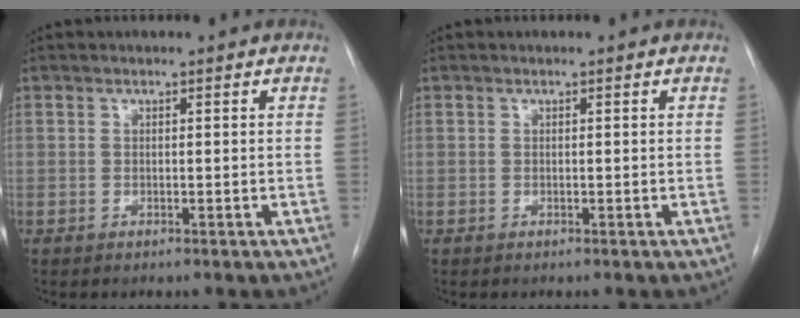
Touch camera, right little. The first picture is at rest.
{"total": 0.0}